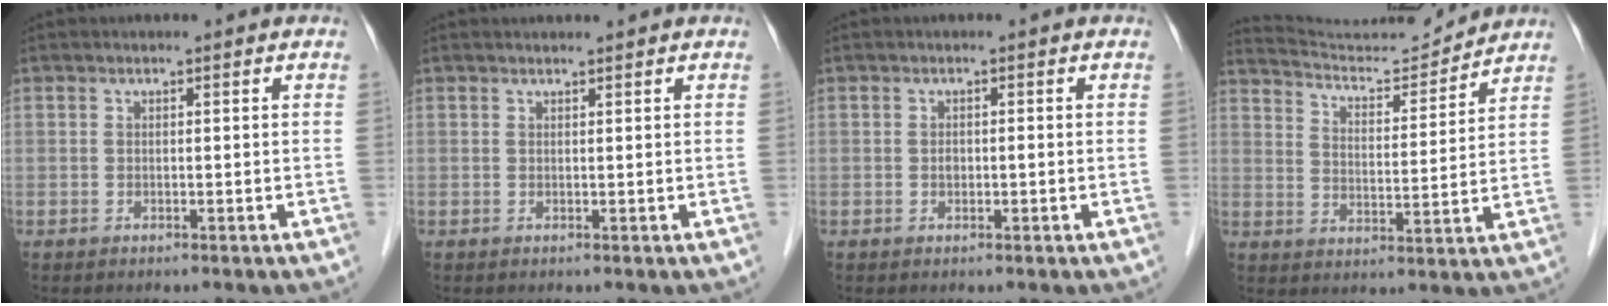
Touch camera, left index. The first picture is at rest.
{"total": 1.2, "force": [1.1, 0.0, 0.3], "torque": [-0.005, 0.010, 0.022]}
{"total": 0.8, "force": [-0.1, 0.5, 0.6], "torque": [-0.013, 0.001, -0.002]}
{"total": 11.4, "force": [11.4, -0.5, 0.9], "torque": [-0.027, 0.000, 0.186]}